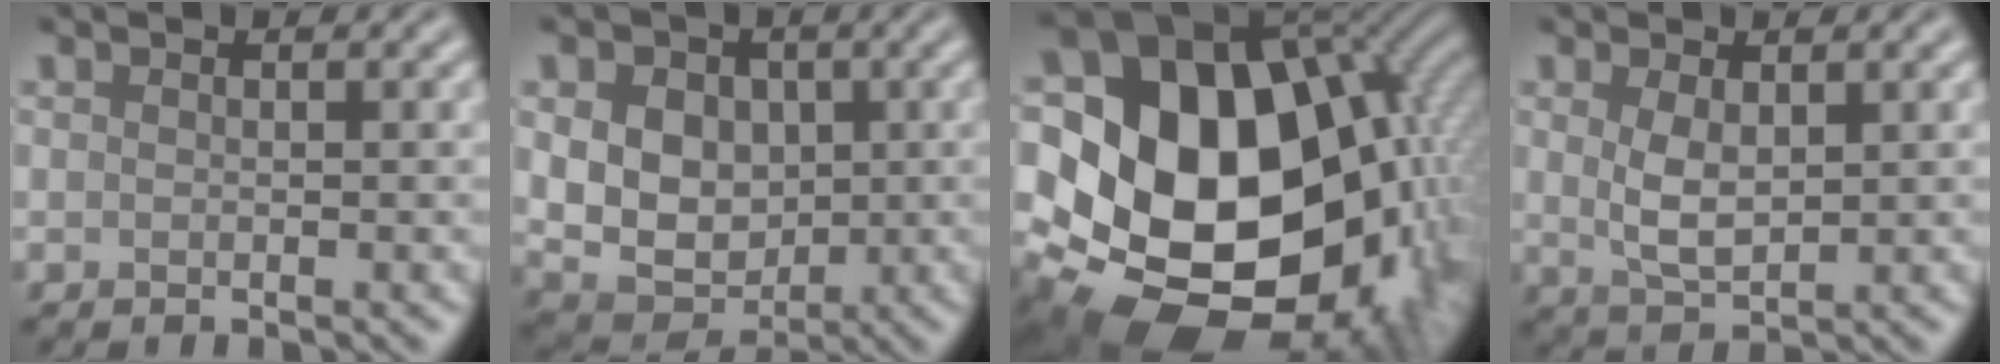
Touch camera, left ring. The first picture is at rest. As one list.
[{"total": 8.8, "force": [1.6, 7.1, 4.9], "torque": [-0.076, 0.017, 0.015]}, {"total": 20.4, "force": [-1.5, 15.0, 13.7], "torque": [-0.237, -0.020, 0.005]}, {"total": 2.9, "force": [0.7, 1.4, 2.4], "torque": [-0.056, -0.004, 0.018]}]